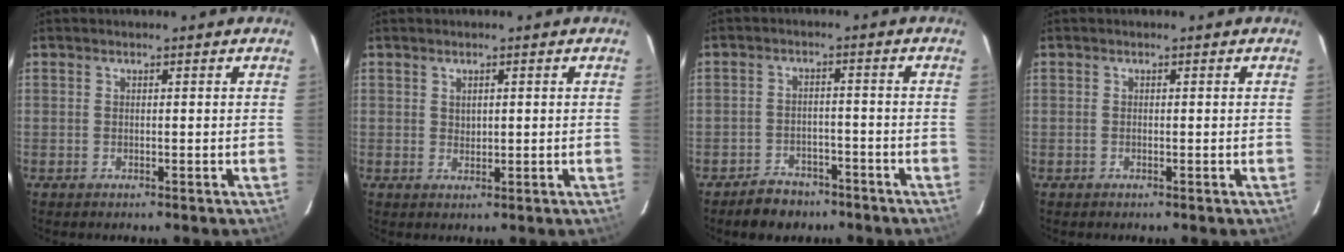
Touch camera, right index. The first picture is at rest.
{"total": 1.4, "force": [0.7, 1.0, 0.8], "torque": [-0.010, 0.003, 0.015]}
{"total": 7.1, "force": [-5.5, 4.0, 2.0], "torque": [-0.058, 0.018, -0.072]}
{"total": 0.0}